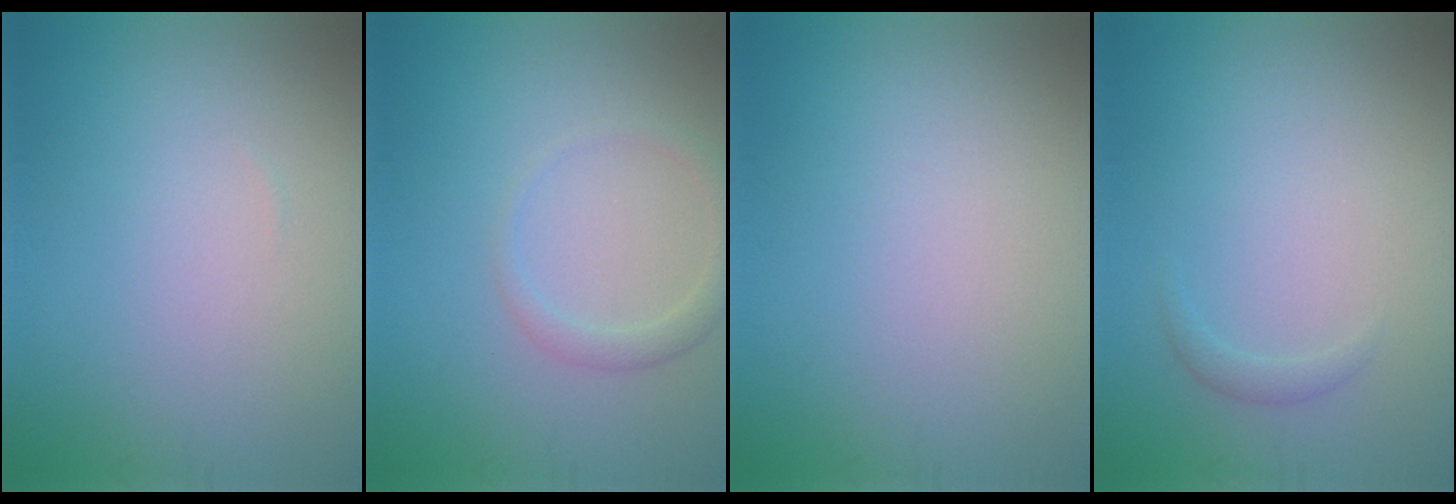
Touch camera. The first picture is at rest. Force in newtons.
{"total": 1.7, "press": 1.7, "slide": 0.1}
{"total": 0.0}
{"total": 0.8, "press": 0.8, "slide": 0.0}